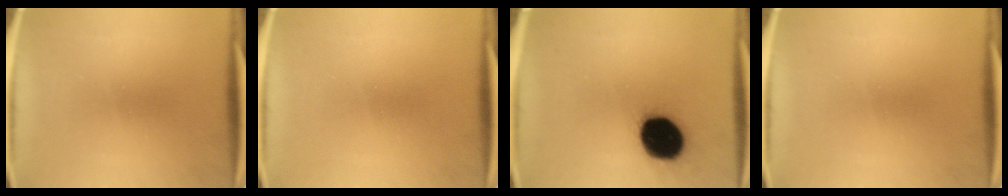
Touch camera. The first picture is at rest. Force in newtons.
{"total": 0.0}
{"total": 18.6}
{"total": 0.0}